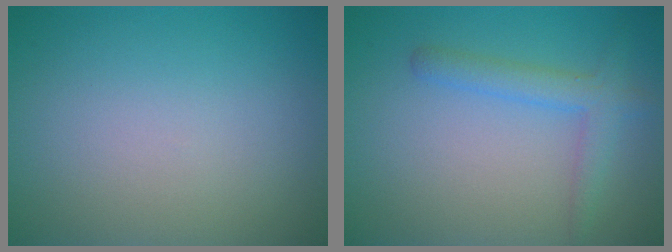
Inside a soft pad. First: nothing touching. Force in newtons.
{"total": 2.7, "press": 2.7, "slide": 0.1}